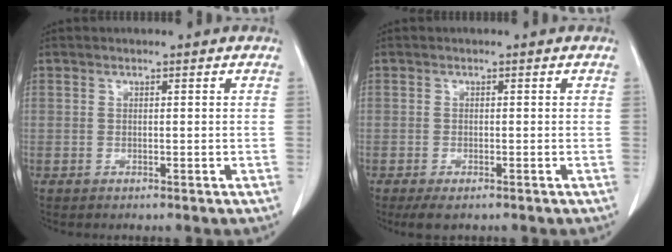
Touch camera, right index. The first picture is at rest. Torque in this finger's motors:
{"motor_torque": [0.34, -0.23, 0.13, 0.04]}